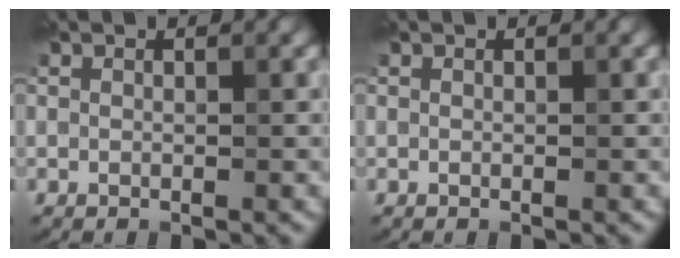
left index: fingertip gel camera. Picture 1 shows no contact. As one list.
[{"total": 0.0}]